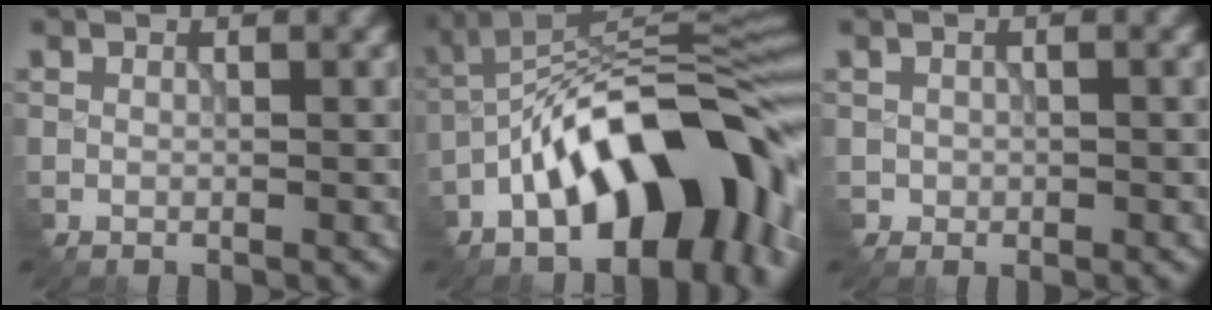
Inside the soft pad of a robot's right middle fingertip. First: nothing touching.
{"total": 14.1, "force": [-6.4, 6.0, 11.1], "torque": [-0.143, 0.023, -0.114]}
{"total": 0.9, "force": [-0.2, 0.9, 0.2], "torque": [-0.005, -0.003, -0.001]}